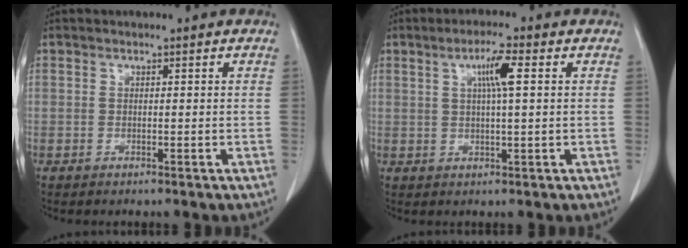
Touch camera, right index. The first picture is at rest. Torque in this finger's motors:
{"motor_torque": [0.32, 0.24, 0.14, 0.05]}